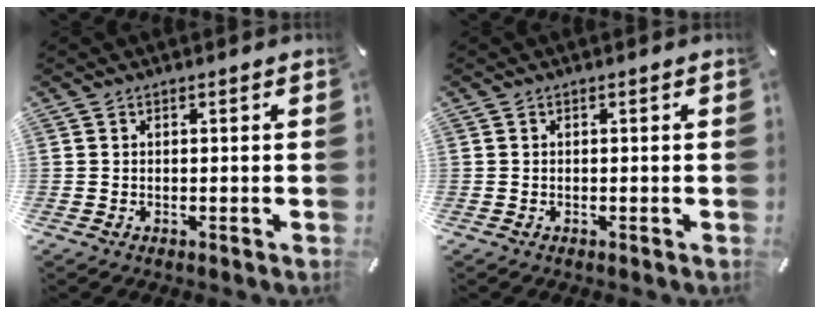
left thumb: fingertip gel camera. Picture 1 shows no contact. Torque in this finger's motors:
{"motor_torque": [-0.05, -0.01, -0.05, 0.04, 0.01]}